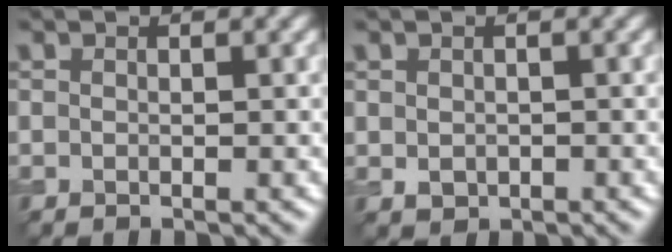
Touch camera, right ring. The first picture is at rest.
{"total": 1.0, "force": [0.0, 0.9, 0.4], "torque": [-0.006, -0.003, 0.001]}